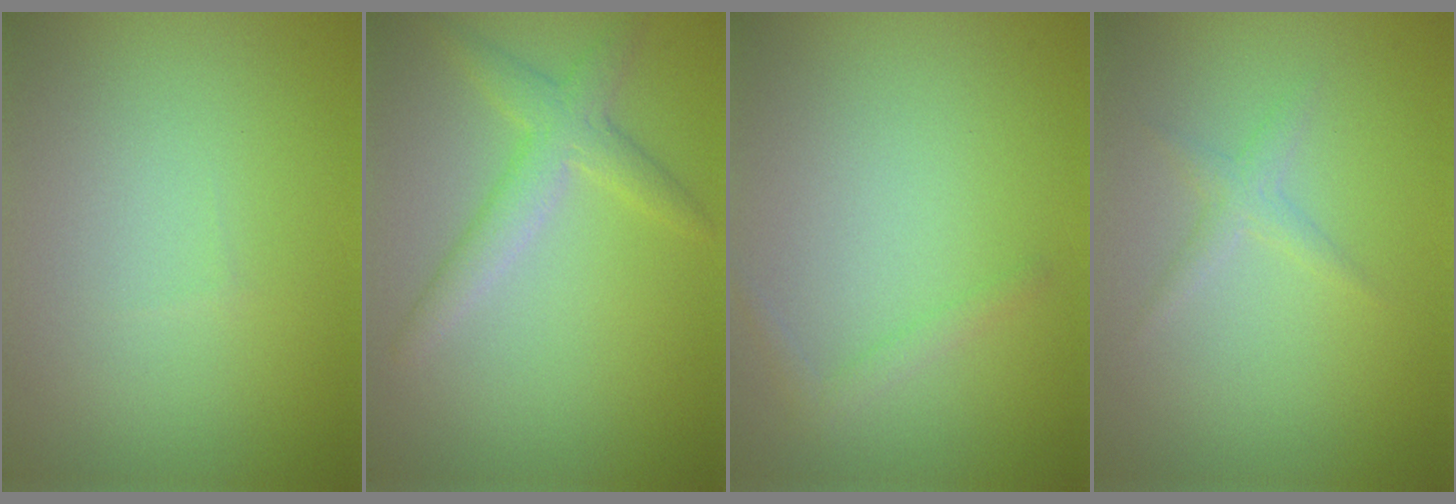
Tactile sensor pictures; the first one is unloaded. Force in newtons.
{"total": 3.0, "press": 3.0, "slide": 0.1}
{"total": 1.1, "press": 1.1, "slide": 0.1}
{"total": 1.3, "press": 1.3, "slide": 0.0}